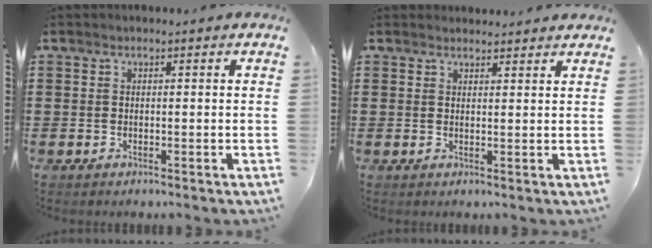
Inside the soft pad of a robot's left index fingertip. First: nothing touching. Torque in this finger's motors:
{"motor_torque": [1.07, -1.07, -0.05, -0.03]}